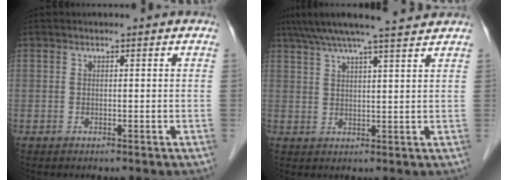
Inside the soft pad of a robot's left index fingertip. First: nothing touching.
{"total": 11.1, "force": [9.6, -0.2, 5.6], "torque": [-0.095, 0.022, 0.136]}